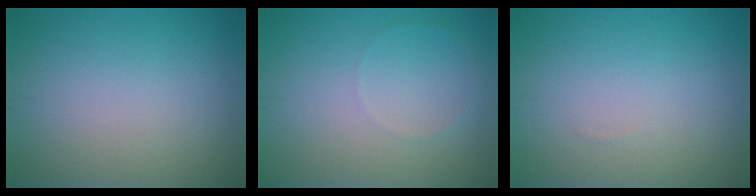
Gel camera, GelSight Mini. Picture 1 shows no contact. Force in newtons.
{"total": 0.6, "press": 0.6, "slide": 0.1}
{"total": 0.0}